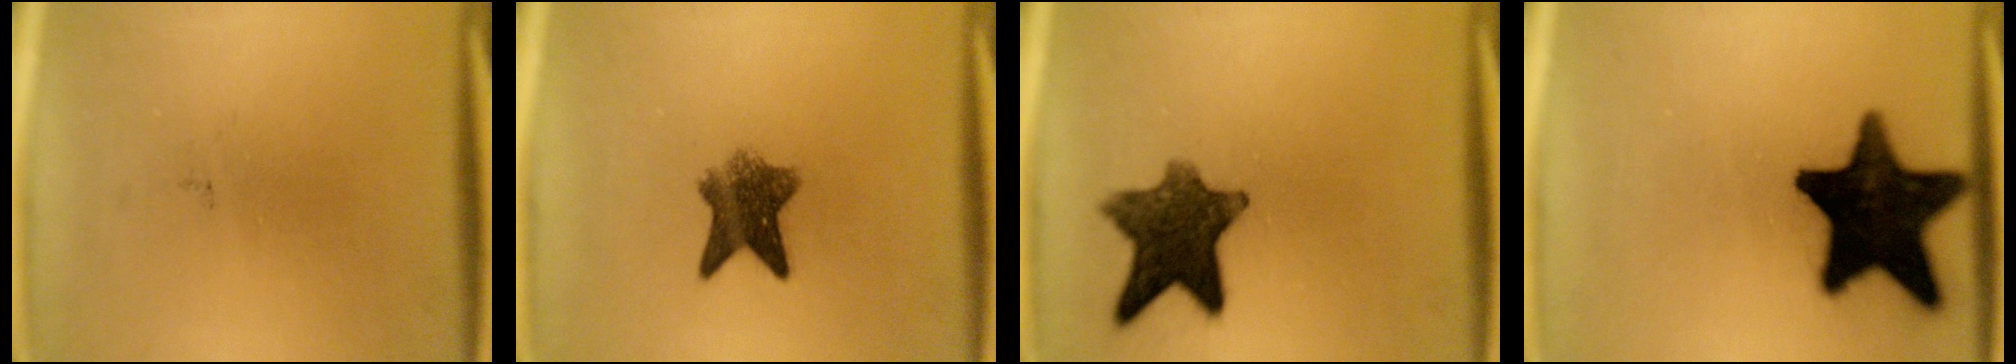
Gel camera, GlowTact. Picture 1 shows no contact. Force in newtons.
{"total": 6.5}
{"total": 10.6}
{"total": 19.3}